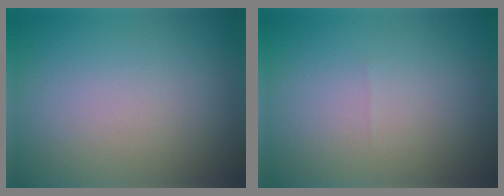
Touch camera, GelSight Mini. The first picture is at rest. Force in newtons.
{"total": 0.0}